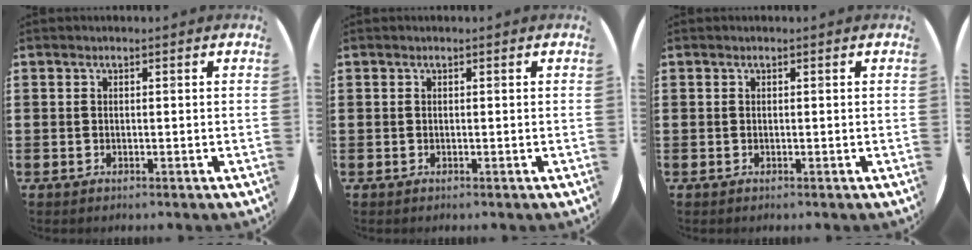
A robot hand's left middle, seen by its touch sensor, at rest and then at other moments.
{"total": 0.0}
{"total": 0.0}